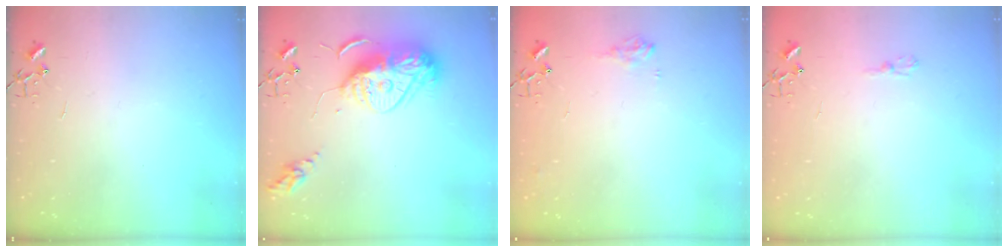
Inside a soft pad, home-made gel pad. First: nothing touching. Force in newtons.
{"total": 14.7, "press": 14.6, "slide": 1.3}
{"total": 7.7, "press": 7.7, "slide": 0.3}
{"total": 4.8, "press": 4.8, "slide": 0.5}